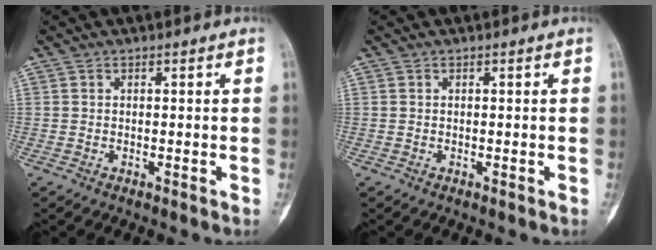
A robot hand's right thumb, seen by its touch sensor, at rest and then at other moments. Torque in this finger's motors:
{"motor_torque": [0.43, 0.43, 0.21, -0.27, 0.04]}